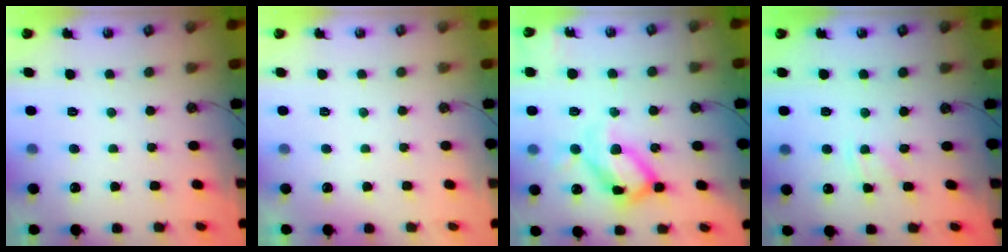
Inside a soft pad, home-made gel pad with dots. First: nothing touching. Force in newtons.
{"total": 0.0}
{"total": 17.7, "press": 17.6, "slide": 1.6}
{"total": 2.2, "press": 2.1, "slide": 0.4}